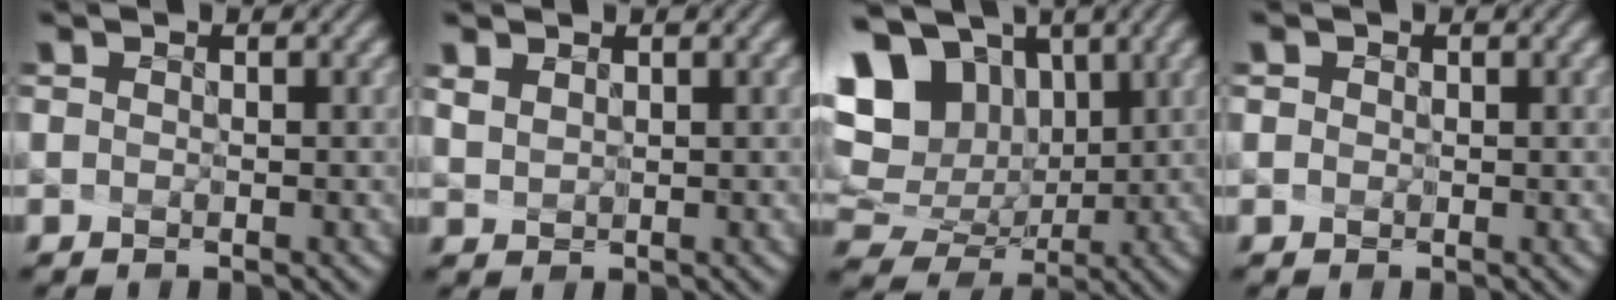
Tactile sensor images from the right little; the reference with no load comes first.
{"total": 0.9, "force": [0.9, 0.0, -0.1], "torque": [-0.028, -0.017, 0.044]}
{"total": 12.8, "force": [4.1, 9.9, 7.1], "torque": [-0.183, 0.007, 0.109]}
{"total": 1.5, "force": [0.5, 1.3, 0.7], "torque": [-0.012, 0.005, 0.006]}